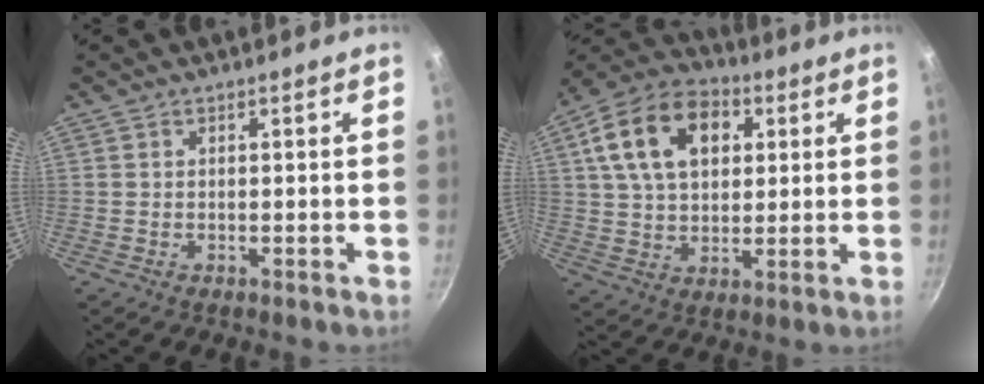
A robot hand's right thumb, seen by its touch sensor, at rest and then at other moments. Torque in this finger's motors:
{"motor_torque": [0.34, 3.06, 1.30, 0.66, 0.11]}